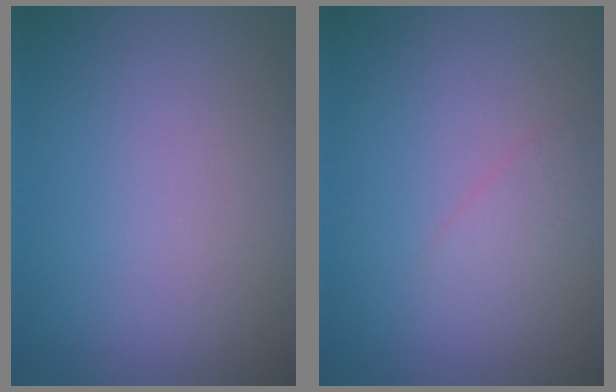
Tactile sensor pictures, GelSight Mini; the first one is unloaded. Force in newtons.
{"total": 1.0, "press": 1.0, "slide": 0.0}